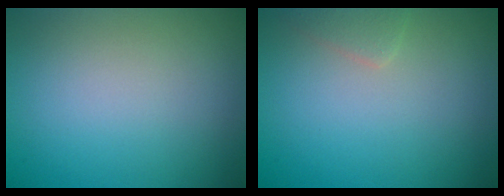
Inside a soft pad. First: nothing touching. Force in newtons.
{"total": 1.3, "press": 1.3, "slide": 0.1}